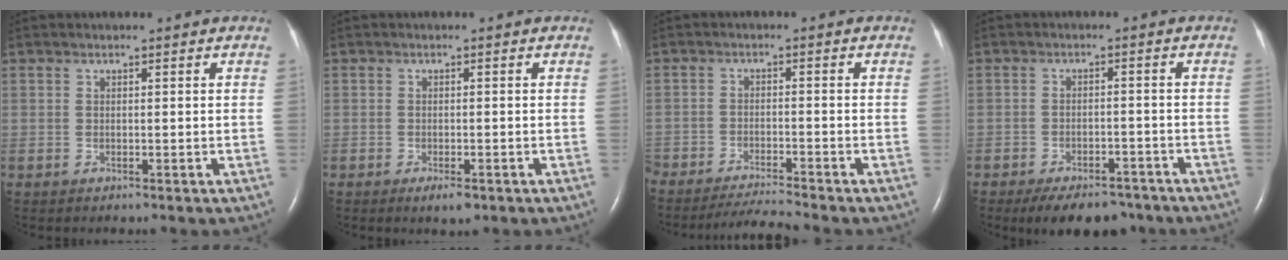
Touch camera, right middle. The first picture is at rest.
{"total": 2.1, "force": [-1.2, 0.7, 1.5], "torque": [-0.028, -0.004, -0.016]}
{"total": 5.5, "force": [-5.2, -1.2, 1.2], "torque": [-0.017, -0.015, -0.095]}
{"total": 9.7, "force": [-7.7, 4.2, 4.1], "torque": [-0.054, -0.001, -0.107]}